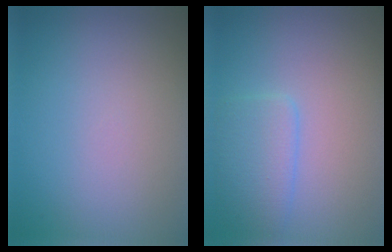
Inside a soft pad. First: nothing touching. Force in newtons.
{"total": 2.8, "press": 2.8, "slide": 0.1}